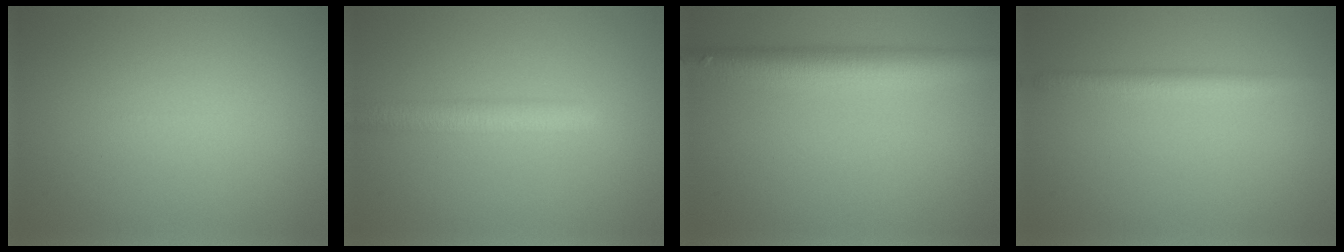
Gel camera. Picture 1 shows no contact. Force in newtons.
{"total": 3.3, "press": 3.2, "slide": 0.1}
{"total": 5.4, "press": 5.4, "slide": 0.2}
{"total": 2.3, "press": 2.3, "slide": 0.1}